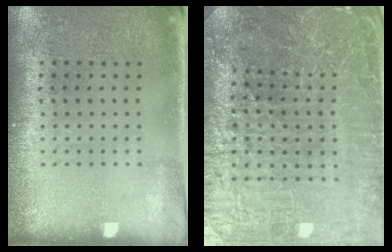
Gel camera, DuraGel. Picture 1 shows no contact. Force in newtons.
{"total": 5.1, "press": 4.8, "slide": 1.5}